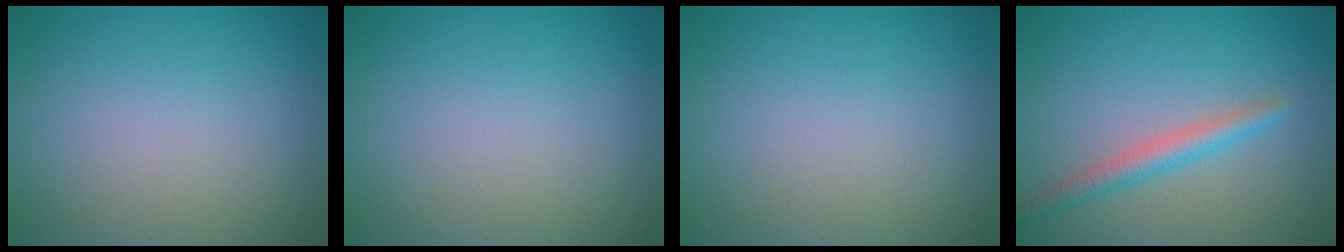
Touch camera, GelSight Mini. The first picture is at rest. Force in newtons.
{"total": 0.0}
{"total": 0.0}
{"total": 2.5, "press": 2.5, "slide": 0.1}